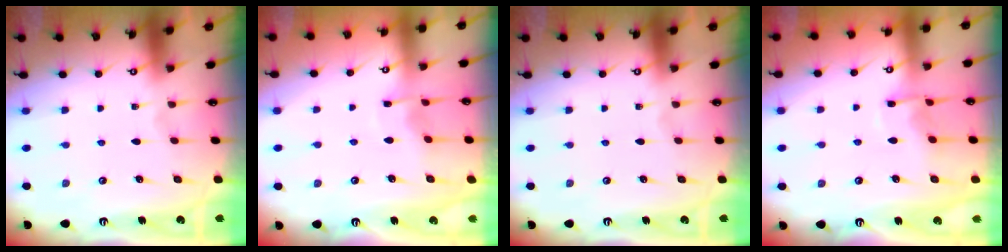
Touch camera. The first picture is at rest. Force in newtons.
{"total": 4.7, "press": 4.7, "slide": 0.7}
{"total": 0.0}
{"total": 7.3, "press": 7.2, "slide": 0.6}